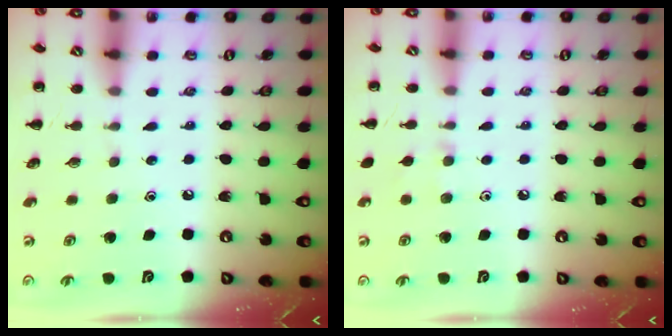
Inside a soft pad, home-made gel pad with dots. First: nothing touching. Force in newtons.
{"total": 4.4, "press": 4.1, "slide": 1.5}